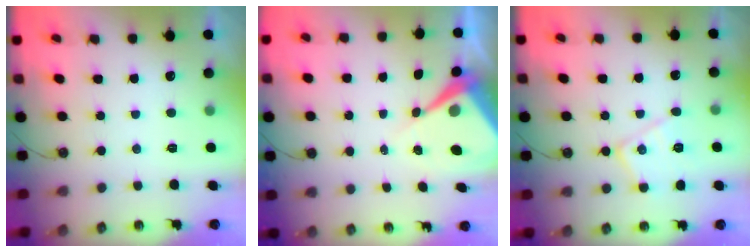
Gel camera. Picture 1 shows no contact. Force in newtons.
{"total": 8.5, "press": 8.5, "slide": 0.9}
{"total": 11.0, "press": 11.0, "slide": 0.5}